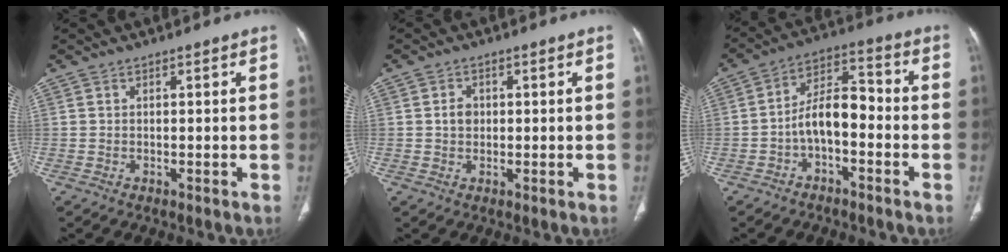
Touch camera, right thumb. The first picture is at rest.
{"total": 2.5, "force": [0.2, 2.1, 1.4], "torque": [-0.012, 0.006, 0.003]}
{"total": 8.9, "force": [-2.7, 4.7, 7.1], "torque": [-0.110, 0.049, -0.055]}